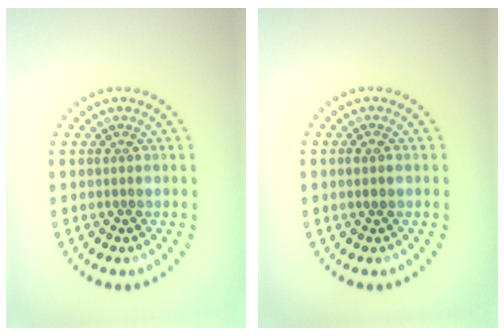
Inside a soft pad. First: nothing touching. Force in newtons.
{"total": 1.0, "press": 1.0, "slide": 0.4}